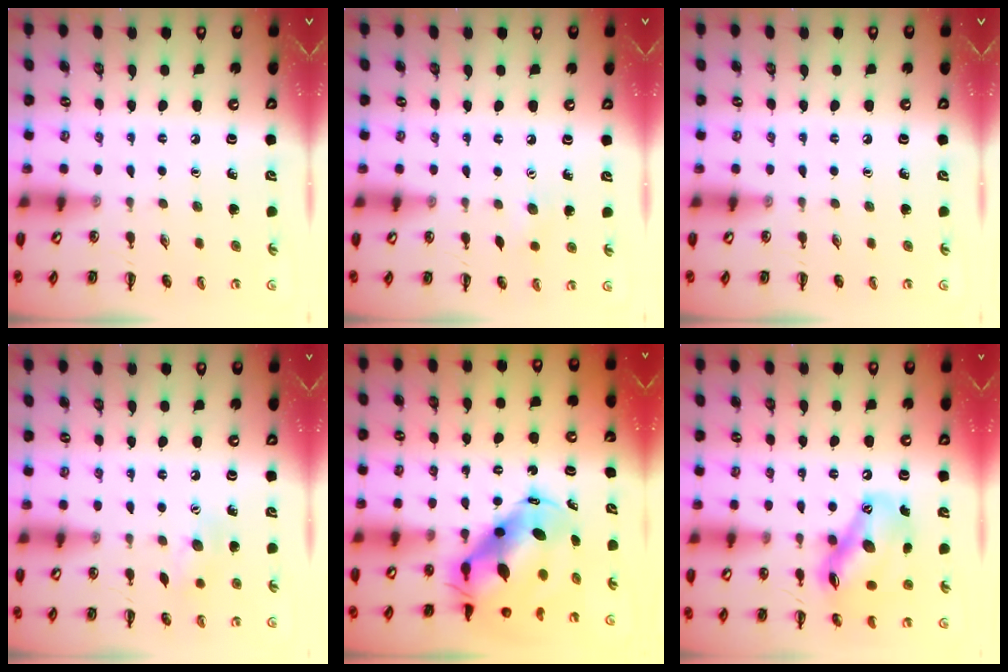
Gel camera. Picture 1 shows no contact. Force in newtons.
{"total": 3.3, "press": 3.2, "slide": 0.8}
{"total": 0.0}
{"total": 8.5, "press": 8.4, "slide": 1.1}
{"total": 10.2, "press": 9.9, "slide": 2.5}
{"total": 15.3, "press": 14.9, "slide": 3.4}